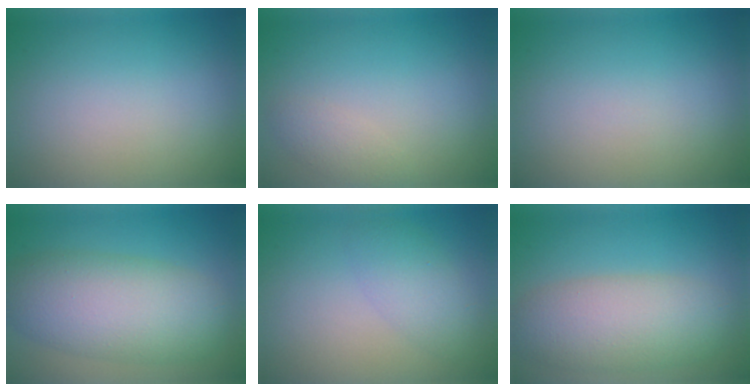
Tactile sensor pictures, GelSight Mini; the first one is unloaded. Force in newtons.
{"total": 1.4, "press": 1.4, "slide": 0.1}
{"total": 0.0}
{"total": 8.1, "press": 8.1, "slide": 0.3}
{"total": 2.7, "press": 2.7, "slide": 0.2}
{"total": 6.3, "press": 6.3, "slide": 0.4}